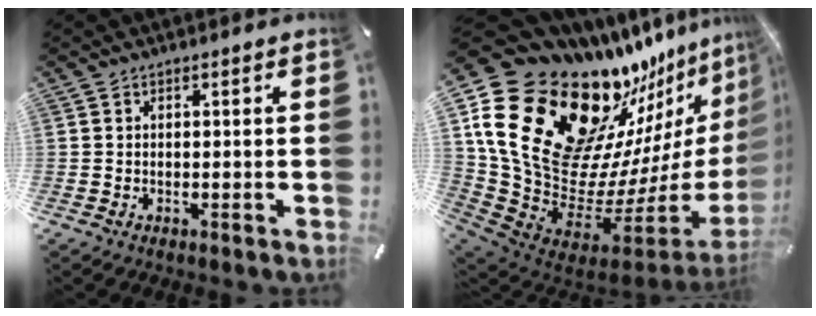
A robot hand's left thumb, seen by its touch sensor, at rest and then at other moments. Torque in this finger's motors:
{"motor_torque": [3.38, 1.63, 1.53, -1.24, 0.59]}